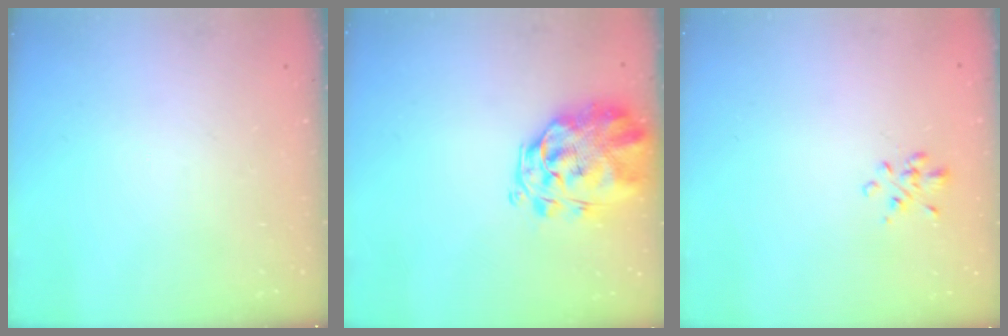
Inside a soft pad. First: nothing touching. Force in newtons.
{"total": 3.9, "press": 3.7, "slide": 1.2}
{"total": 1.4, "press": 1.3, "slide": 0.6}